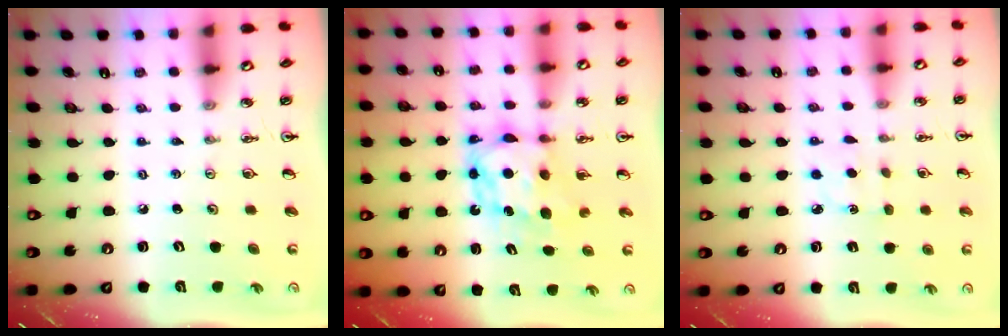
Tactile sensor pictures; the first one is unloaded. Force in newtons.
{"total": 7.2, "press": 7.1, "slide": 0.7}
{"total": 3.7, "press": 3.6, "slide": 0.4}